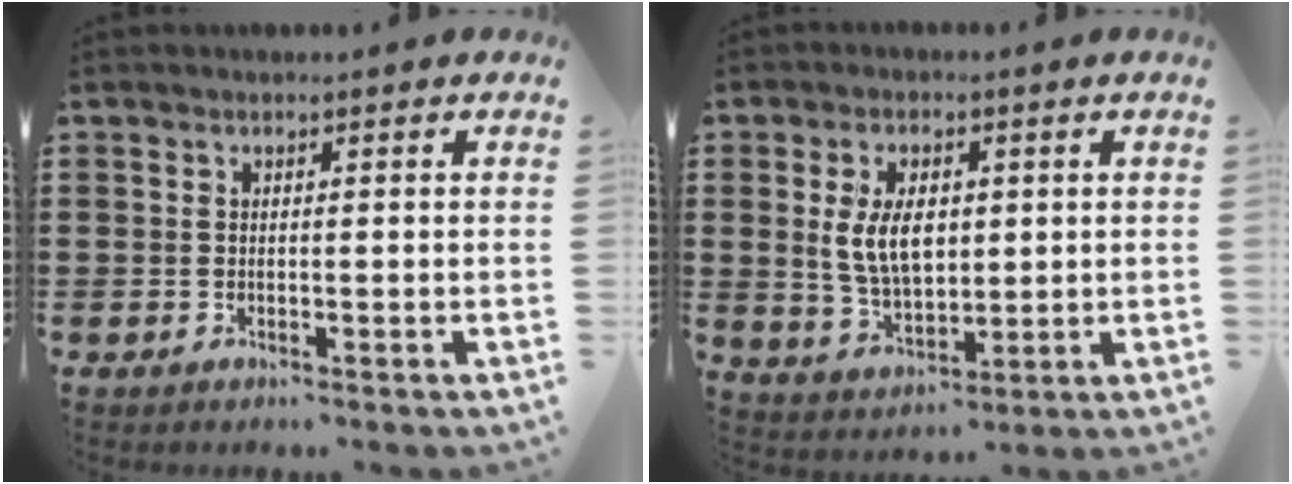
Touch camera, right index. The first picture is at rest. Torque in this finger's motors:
{"motor_torque": [0.98, -0.52, 0.64, 0.20]}